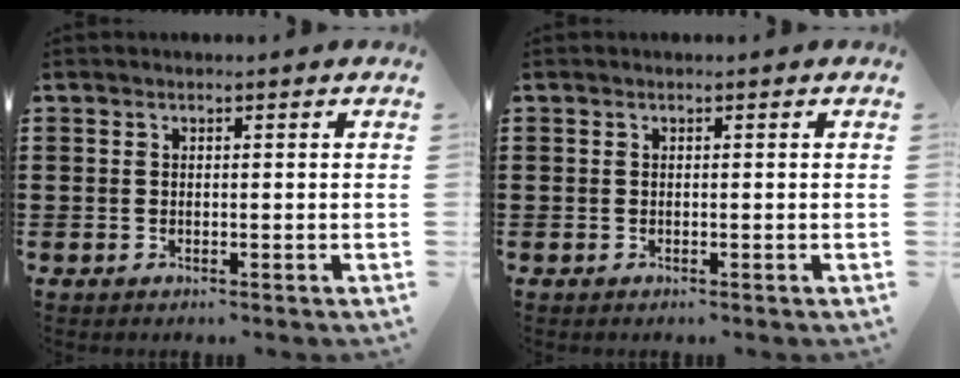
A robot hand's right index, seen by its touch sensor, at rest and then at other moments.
{"total": 0.0}